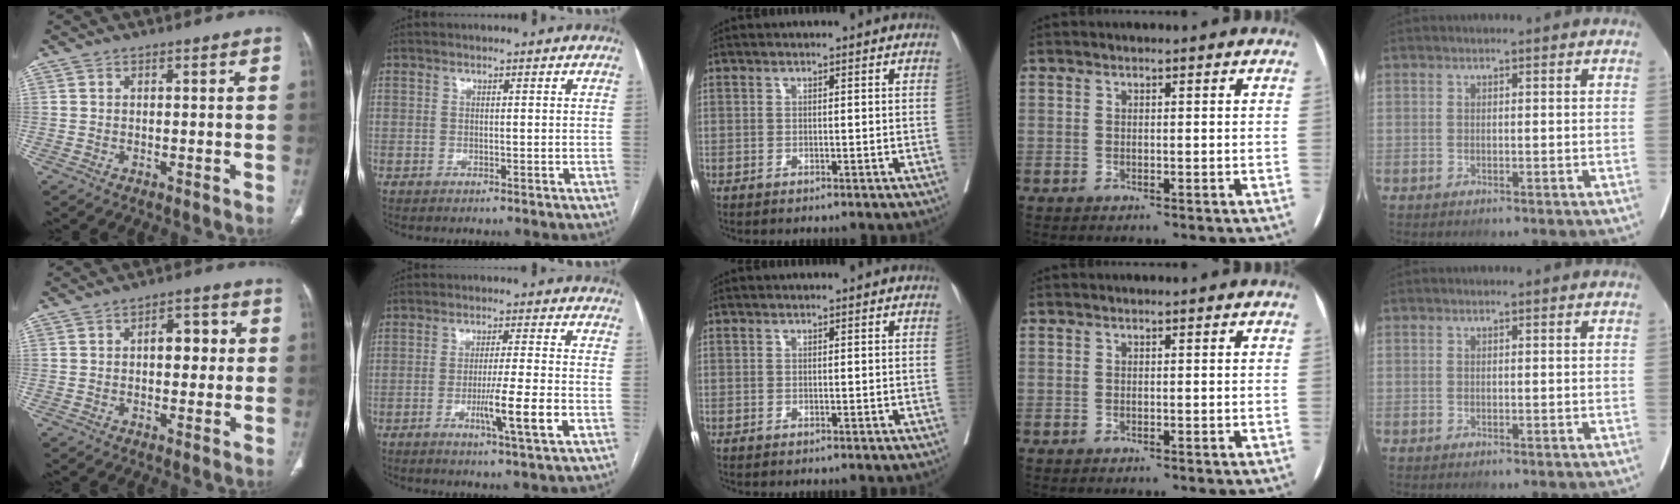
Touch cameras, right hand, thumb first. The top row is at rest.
{"thumb": {"total": 6.3, "force": [0.7, 3.7, 5.1], "torque": [-0.042, 0.015, 0.006]}, "index": {"total": 7.6, "force": [-2.5, -0.6, 7.2], "torque": [-0.118, -0.015, -0.045]}}